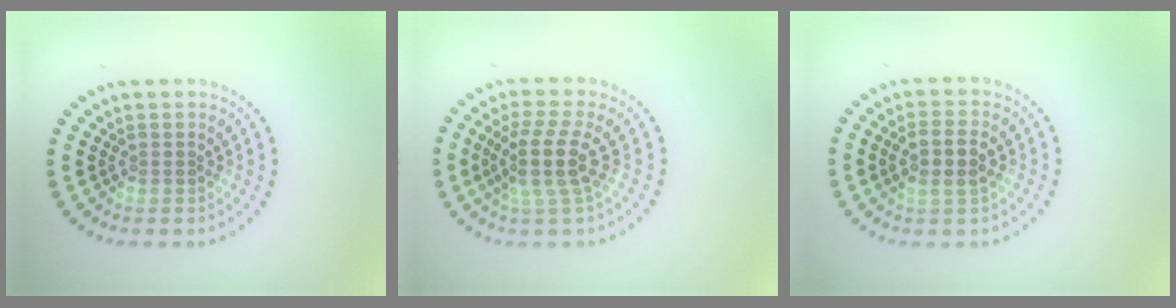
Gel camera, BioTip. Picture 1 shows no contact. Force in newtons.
{"total": 3.8, "press": 2.9, "slide": 2.4}
{"total": 3.0, "press": 2.8, "slide": 0.8}